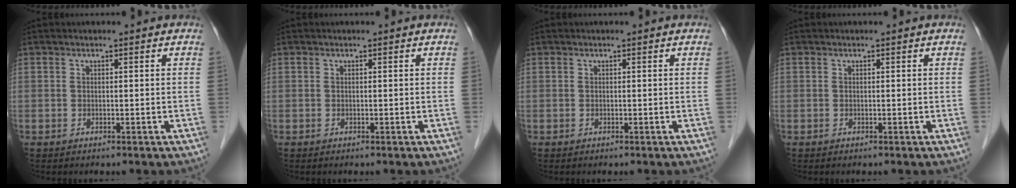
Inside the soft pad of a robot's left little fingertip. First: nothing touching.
{"total": 0.0}
{"total": 0.0}
{"total": 0.0}